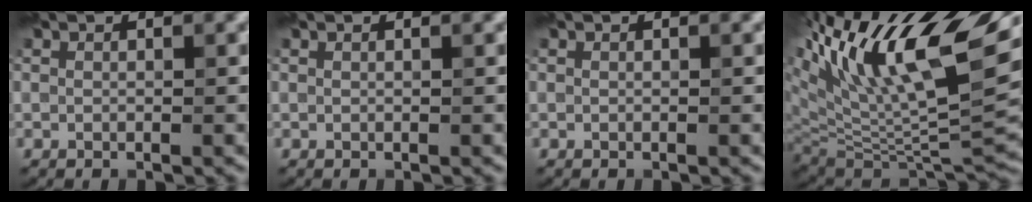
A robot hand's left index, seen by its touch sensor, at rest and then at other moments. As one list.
[{"total": 0.6, "force": [0.4, 0.3, 0.3], "torque": [0.006, 0.005, -0.006]}, {"total": 0.0}, {"total": 15.2, "force": [5.9, 5.5, 12.8], "torque": [-0.242, 0.030, 0.109]}]